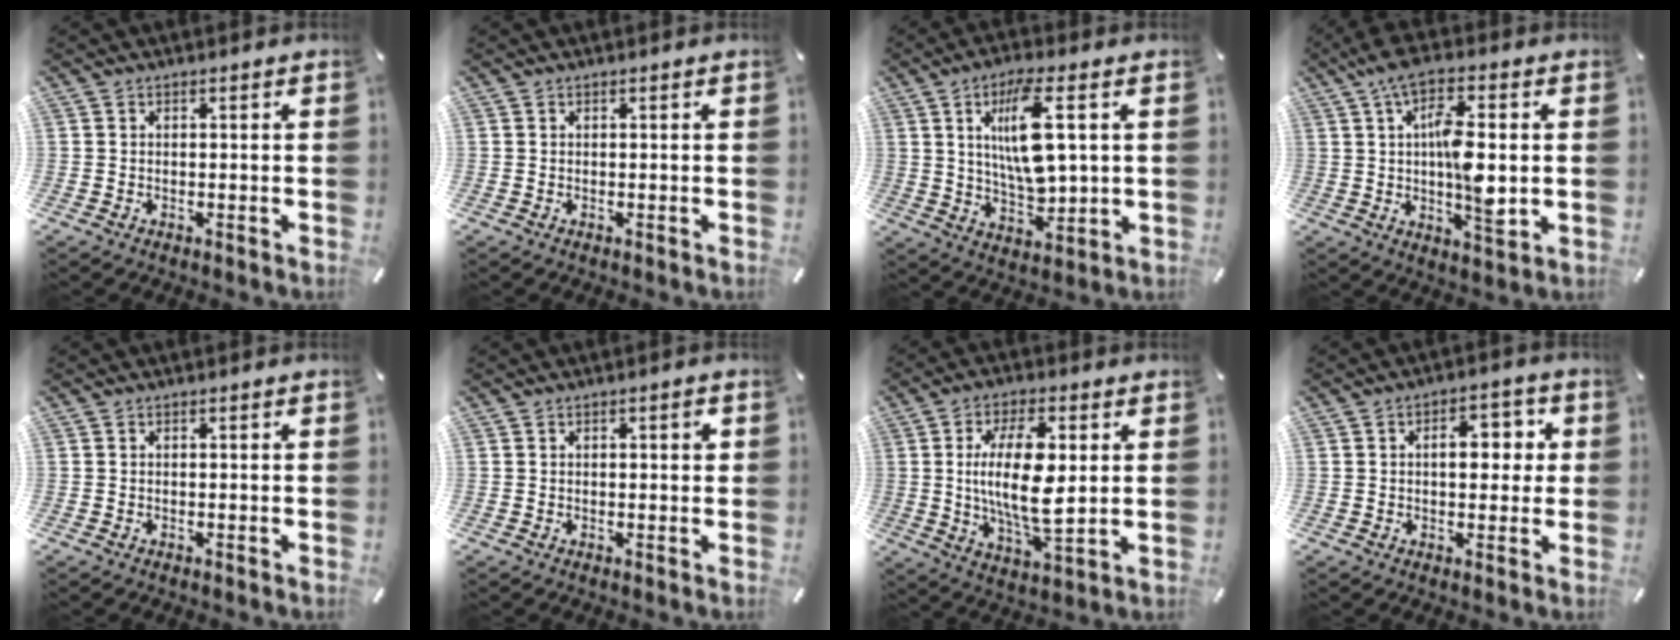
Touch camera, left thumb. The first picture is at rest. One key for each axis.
{"total": 0.0}
{"total": 12.8, "fx": 3.7, "fy": 4.6, "fz": 11.3, "tx": -0.222, "ty": -0.003, "tz": 0.058}
{"total": 13.7, "fx": 1.8, "fy": 4.9, "fz": 12.6, "tx": -0.226, "ty": -0.009, "tz": 0.027}
{"total": 0.0}
{"total": 1.8, "fx": 0.4, "fy": 0.7, "fz": 1.6, "tx": -0.023, "ty": 0.003, "tz": 0.003}
{"total": 14.8, "fx": 1.9, "fy": 6.0, "fz": 13.4, "tx": -0.261, "ty": -0.016, "tz": 0.025}
{"total": 8.2, "fx": 1.4, "fy": 5.0, "fz": 6.4, "tx": -0.073, "ty": -0.004, "tz": 0.012}